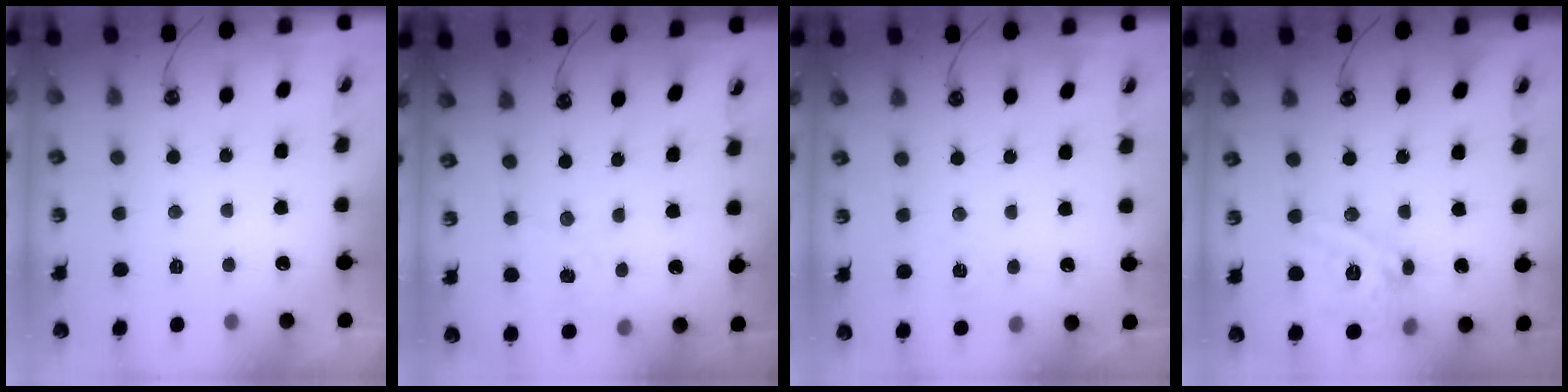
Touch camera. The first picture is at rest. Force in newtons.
{"total": 1.6, "press": 1.6, "slide": 0.2}
{"total": 7.1, "press": 7.0, "slide": 0.5}
{"total": 15.5, "press": 15.3, "slide": 2.3}